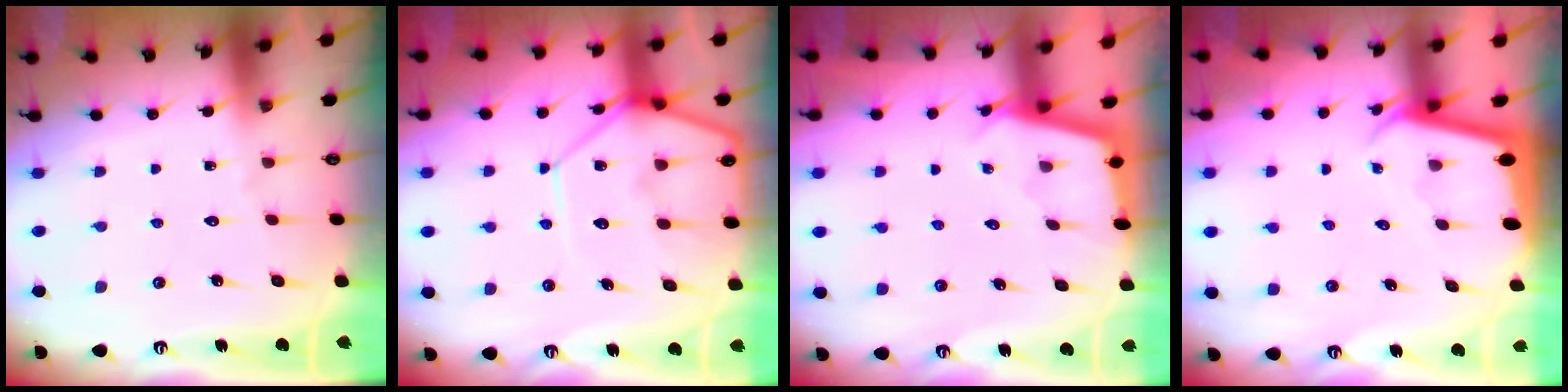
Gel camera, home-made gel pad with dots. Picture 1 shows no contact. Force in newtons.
{"total": 12.1, "press": 12.1, "slide": 1.1}
{"total": 2.5, "press": 2.4, "slide": 0.3}
{"total": 2.1, "press": 2.1, "slide": 0.1}